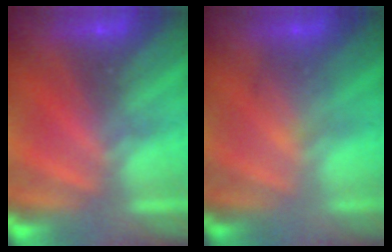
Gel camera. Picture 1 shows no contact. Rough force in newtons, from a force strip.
{"total": 1.8}